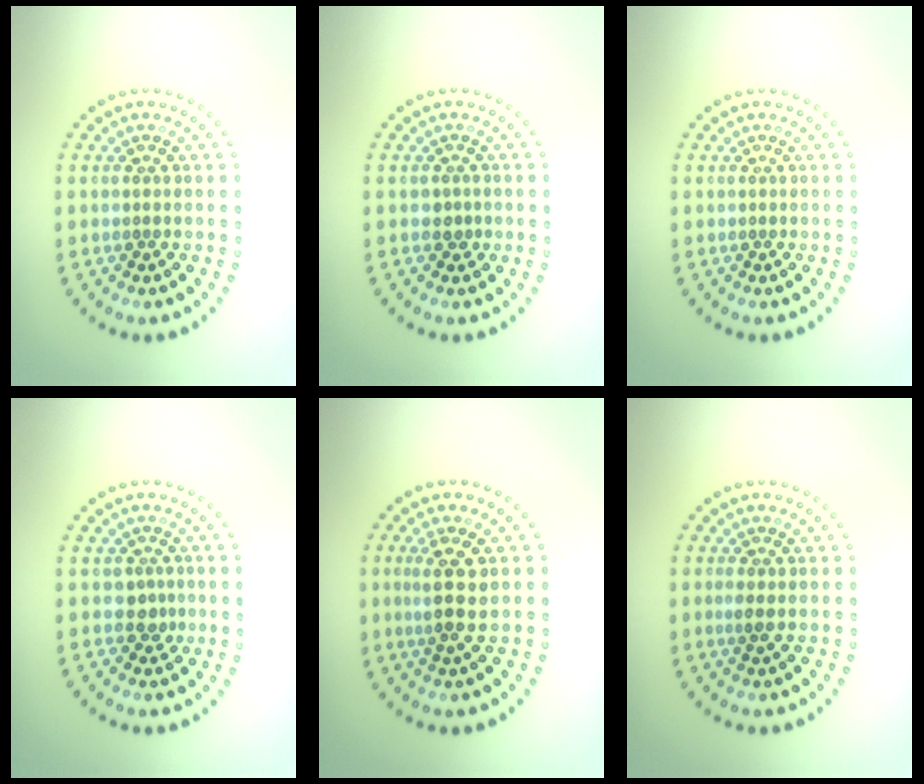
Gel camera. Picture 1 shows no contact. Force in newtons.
{"total": 1.0, "press": 0.8, "slide": 0.6}
{"total": 0.0}
{"total": 1.3, "press": 1.0, "slide": 0.8}
{"total": 3.0, "press": 2.6, "slide": 1.4}
{"total": 0.8, "press": 0.7, "slide": 0.4}